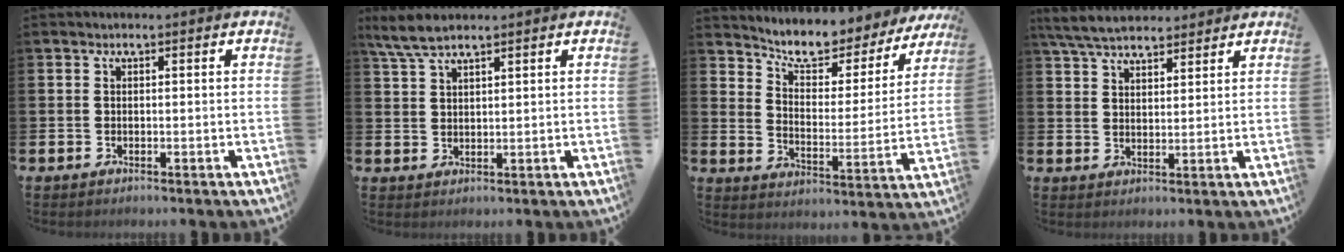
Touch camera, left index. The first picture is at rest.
{"total": 4.7, "force": [4.0, 1.0, 2.4], "torque": [-0.054, -0.007, 0.072]}
{"total": 8.2, "force": [7.5, 2.3, 2.1], "torque": [-0.069, -0.061, 0.128]}
{"total": 5.8, "force": [5.4, 1.4, 1.5], "torque": [-0.052, -0.014, 0.101]}